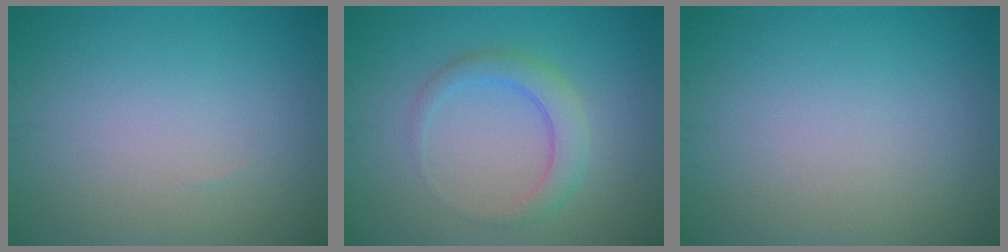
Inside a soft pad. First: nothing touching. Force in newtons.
{"total": 2.8, "press": 2.8, "slide": 0.1}
{"total": 0.0}